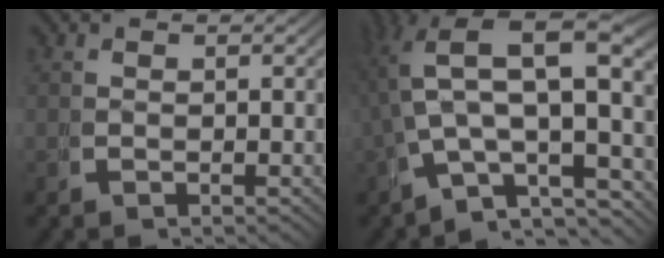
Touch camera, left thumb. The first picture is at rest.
{"total": 12.1, "force": [0.1, 7.5, 9.4], "torque": [-0.171, -0.033, 0.015]}